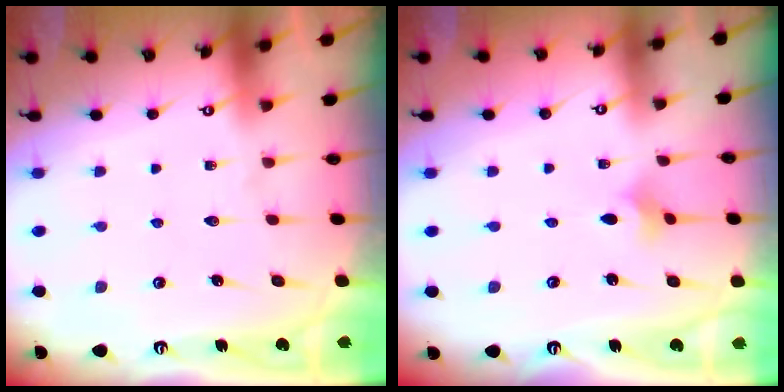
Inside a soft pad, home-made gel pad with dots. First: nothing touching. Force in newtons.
{"total": 1.9, "press": 1.8, "slide": 0.5}